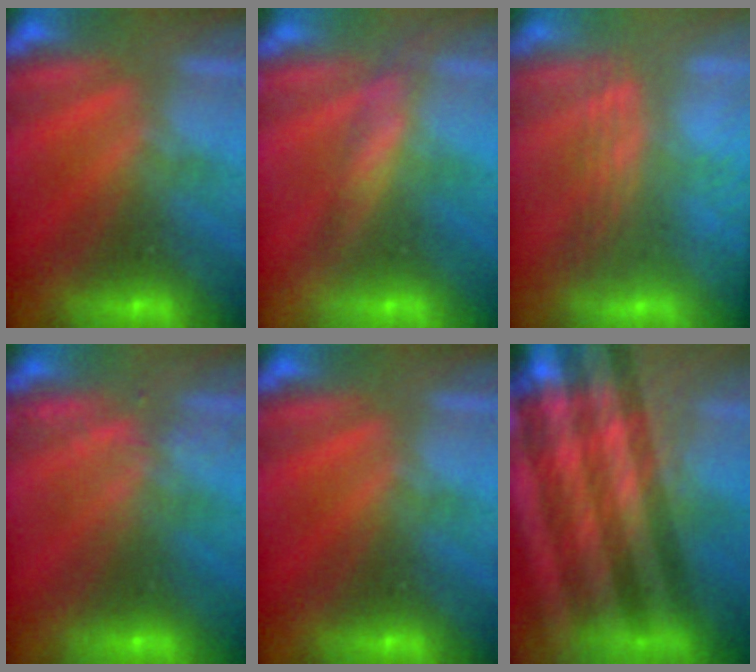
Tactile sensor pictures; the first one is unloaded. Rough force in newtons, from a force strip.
{"total": 2.8}
{"total": 2.7}
{"total": 2.2}
{"total": 0.0}
{"total": 6.8}